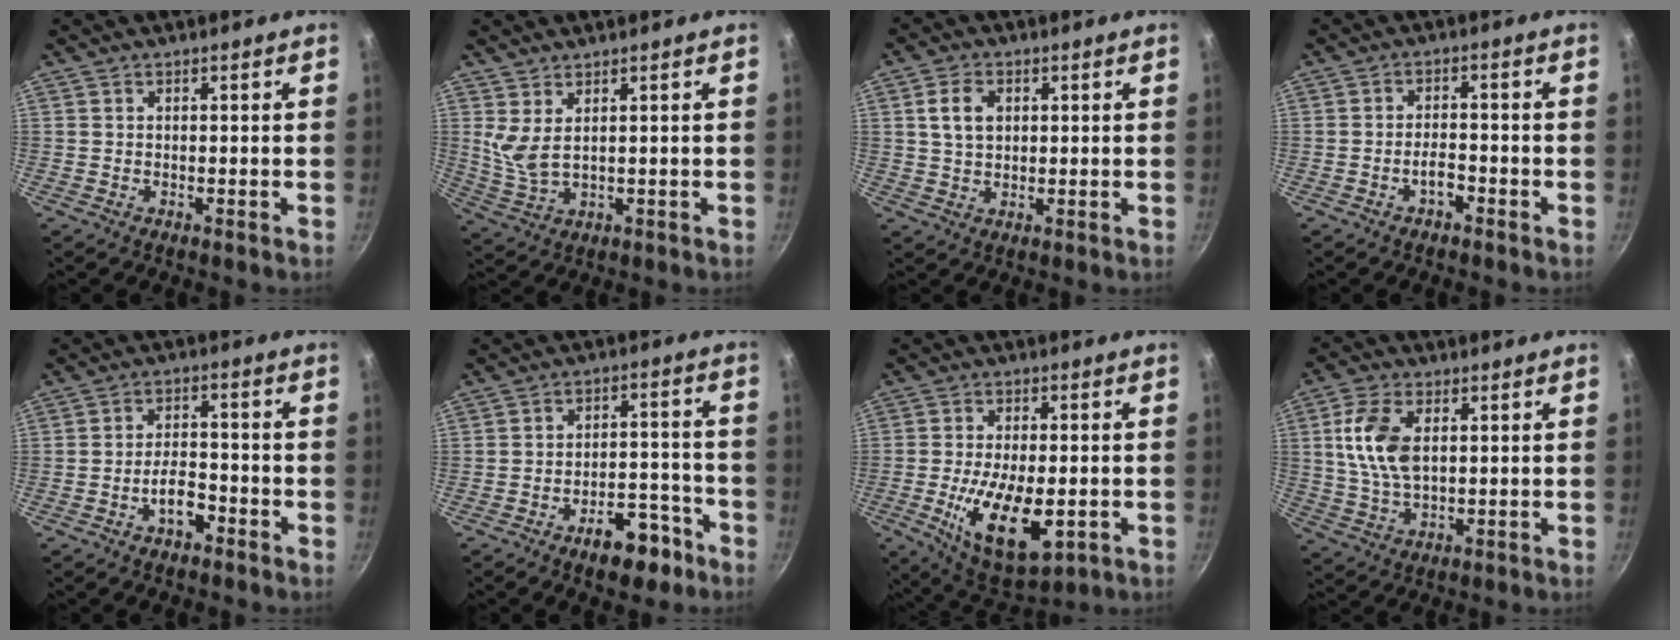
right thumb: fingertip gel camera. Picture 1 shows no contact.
{"total": 4.7, "force": [2.0, 1.8, 3.8], "torque": [-0.076, -0.026, 0.047]}
{"total": 5.5, "force": [1.4, 3.9, 3.7], "torque": [-0.055, 0.000, 0.027]}
{"total": 3.1, "force": [-1.9, 1.4, 2.0], "torque": [-0.026, 0.020, -0.033]}
{"total": 5.5, "force": [-3.0, 2.7, 3.7], "torque": [-0.050, 0.030, -0.052]}
{"total": 9.9, "force": [-6.1, 5.0, 6.1], "torque": [-0.055, 0.056, -0.079]}
{"total": 15.9, "force": [-3.8, 7.7, 13.4], "torque": [-0.215, -0.002, -0.052]}
{"total": 10.4, "force": [2.3, 5.9, 8.2], "torque": [-0.155, -0.004, 0.044]}